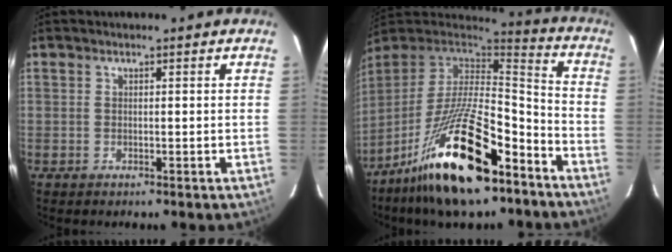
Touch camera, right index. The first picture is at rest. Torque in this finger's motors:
{"motor_torque": [1.56, -0.58, 1.05, 0.21]}